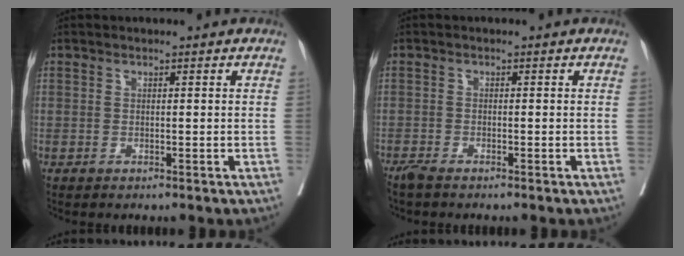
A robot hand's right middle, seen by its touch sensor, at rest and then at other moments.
{"total": 1.7, "force": [-1.5, 0.1, 0.8], "torque": [-0.020, -0.005, -0.031]}